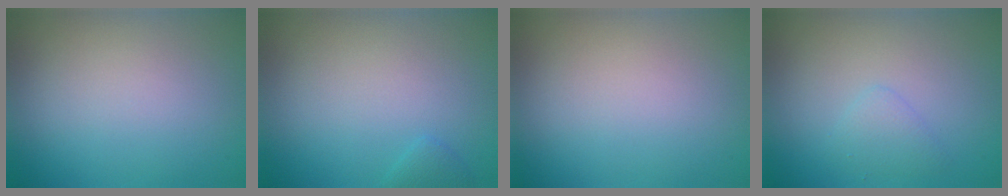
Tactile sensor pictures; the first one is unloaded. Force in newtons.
{"total": 0.7, "press": 0.7, "slide": 0.1}
{"total": 0.0}
{"total": 1.4, "press": 1.4, "slide": 0.1}